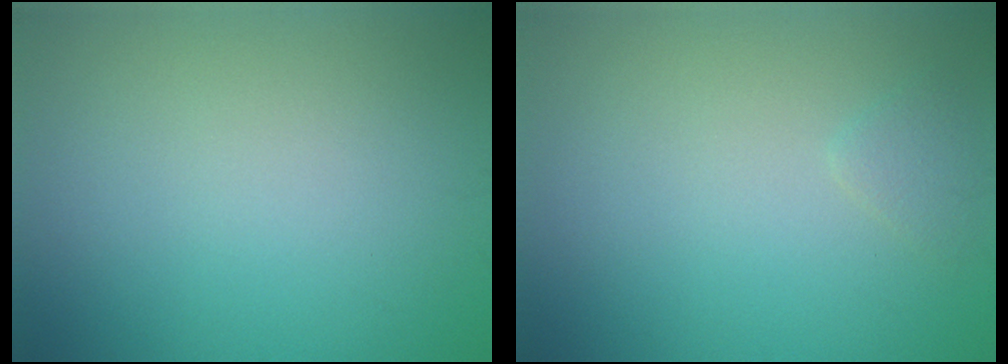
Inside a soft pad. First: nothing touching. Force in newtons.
{"total": 0.9, "press": 0.9, "slide": 0.1}